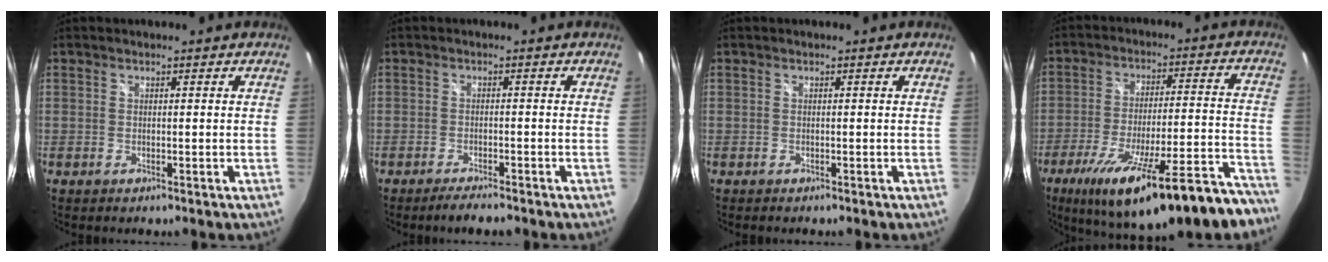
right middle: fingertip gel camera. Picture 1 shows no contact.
{"total": 3.5, "force": [-3.0, 0.4, 1.8], "torque": [-0.043, -0.007, -0.053]}
{"total": 0.0}
{"total": 27.1, "force": [-20.8, 4.8, 16.7], "torque": [-0.257, -0.048, -0.293]}